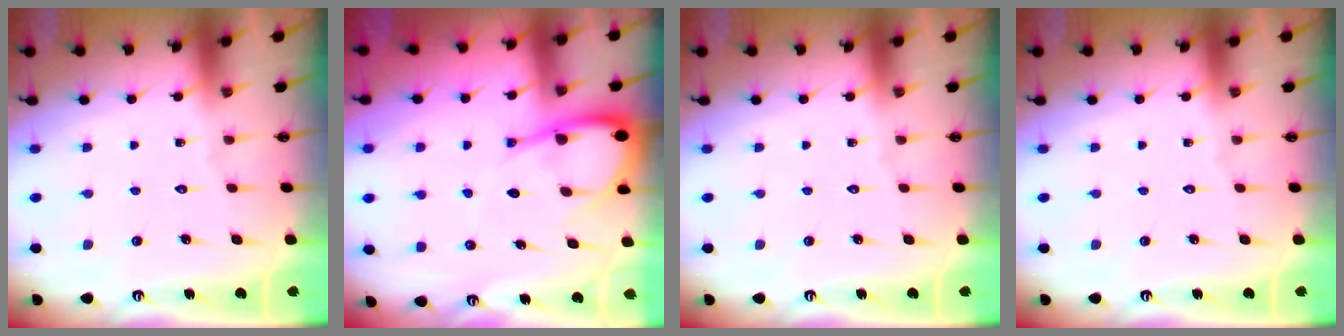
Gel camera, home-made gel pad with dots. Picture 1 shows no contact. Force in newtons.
{"total": 9.8, "press": 9.7, "slide": 1.1}
{"total": 0.0}
{"total": 0.0}